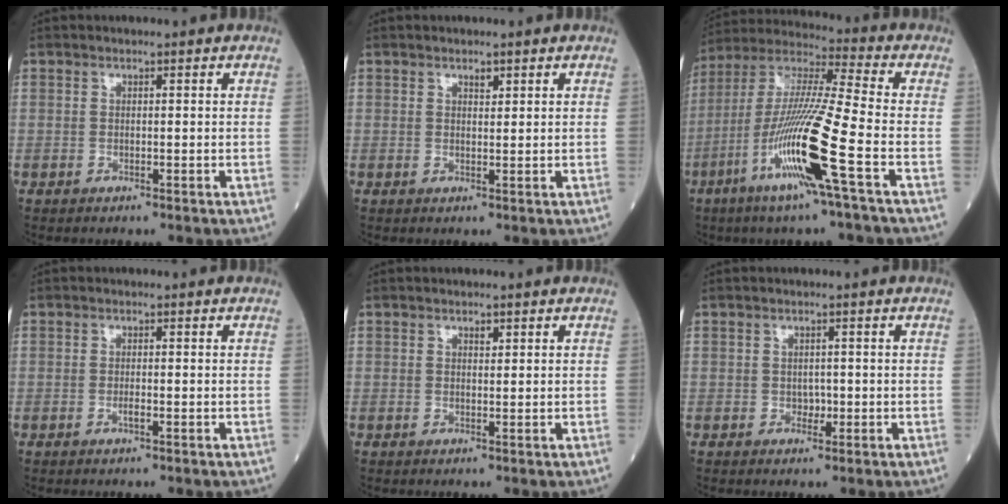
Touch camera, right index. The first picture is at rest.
{"total": 1.1, "force": [0.8, 0.4, 0.6], "torque": [-0.009, -0.003, 0.011]}
{"total": 16.9, "force": [-6.6, -0.8, 15.6], "torque": [-0.319, -0.019, -0.132]}
{"total": 1.0, "force": [-0.4, 0.1, 0.9], "torque": [-0.020, -0.001, -0.007]}
{"total": 0.8, "force": [0.5, 0.4, 0.5], "torque": [-0.006, -0.004, 0.007]}
{"total": 1.3, "force": [-0.3, 1.0, 0.7], "torque": [-0.009, 0.002, -0.004]}